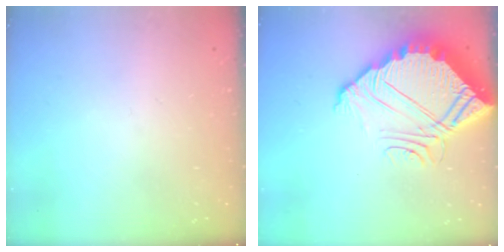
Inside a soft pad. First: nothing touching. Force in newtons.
{"total": 10.8, "press": 10.8, "slide": 0.6}